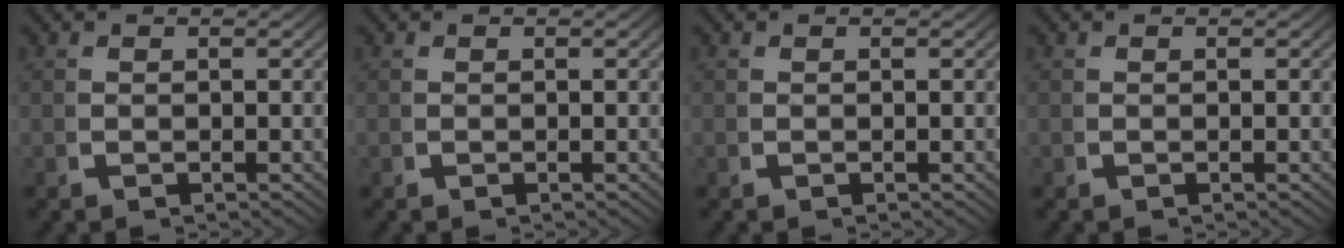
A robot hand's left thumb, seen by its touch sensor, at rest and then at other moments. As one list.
[{"total": 0.0}, {"total": 0.0}, {"total": 0.0}]